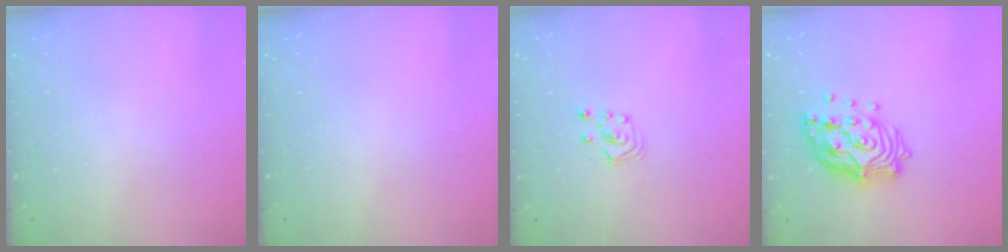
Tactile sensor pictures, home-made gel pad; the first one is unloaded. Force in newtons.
{"total": 0.0}
{"total": 3.5, "press": 3.5, "slide": 0.4}
{"total": 16.1, "press": 16.0, "slide": 1.8}